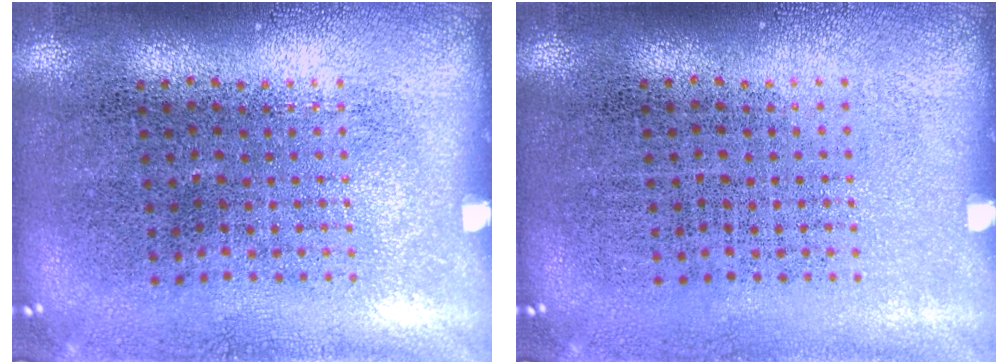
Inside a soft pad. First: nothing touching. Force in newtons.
{"total": 0.0}